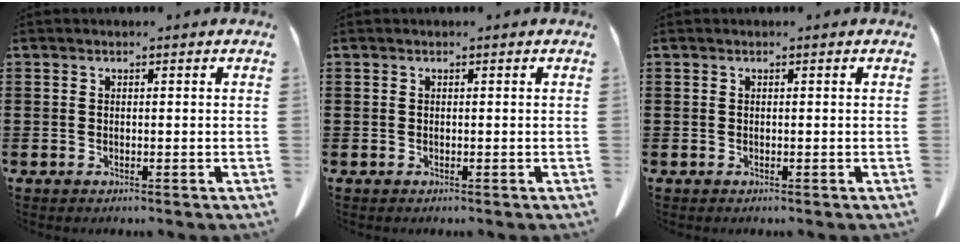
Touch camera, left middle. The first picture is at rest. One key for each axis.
{"total": 0.0}
{"total": 0.0}